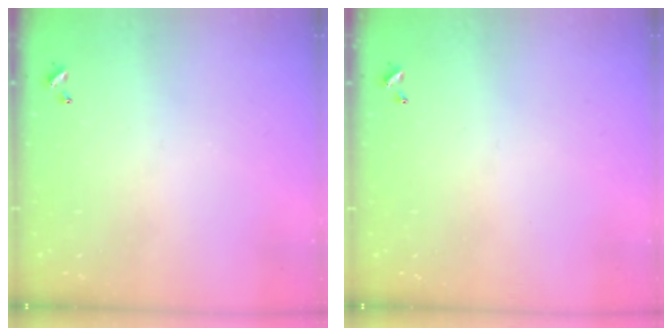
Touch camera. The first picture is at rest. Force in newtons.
{"total": 0.0}